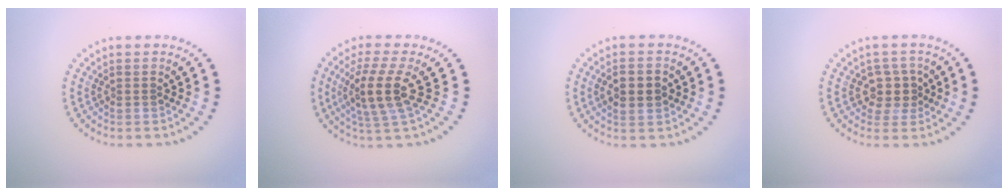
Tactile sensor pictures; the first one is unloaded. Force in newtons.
{"total": 4.0, "press": 3.5, "slide": 2.0}
{"total": 3.4, "press": 3.4, "slide": 0.1}
{"total": 2.4, "press": 2.0, "slide": 1.4}